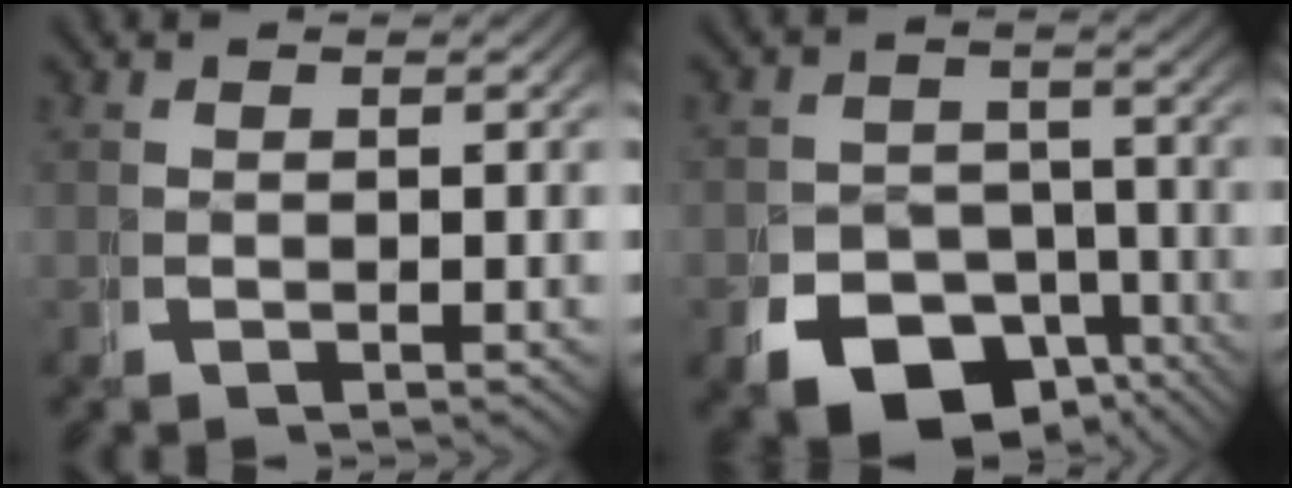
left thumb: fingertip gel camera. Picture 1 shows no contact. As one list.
[{"total": 11.3, "force": [-6.3, 7.9, 4.9], "torque": [-0.085, -0.051, -0.089]}]